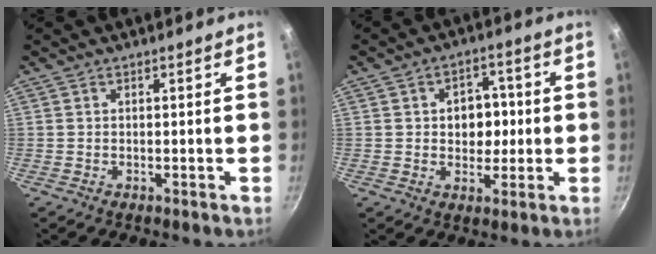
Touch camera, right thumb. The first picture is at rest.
{"total": 7.2, "force": [0.4, 5.6, 4.5], "torque": [-0.022, 0.005, 0.003]}